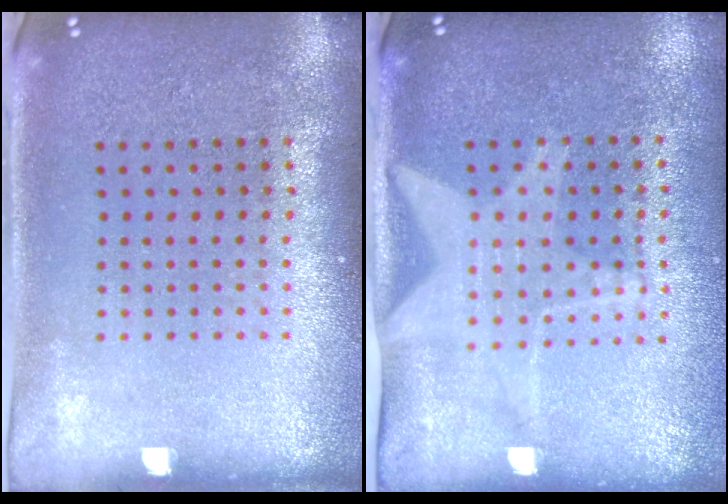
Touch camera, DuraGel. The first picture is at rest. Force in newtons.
{"total": 1.9, "press": 1.6, "slide": 1.1}